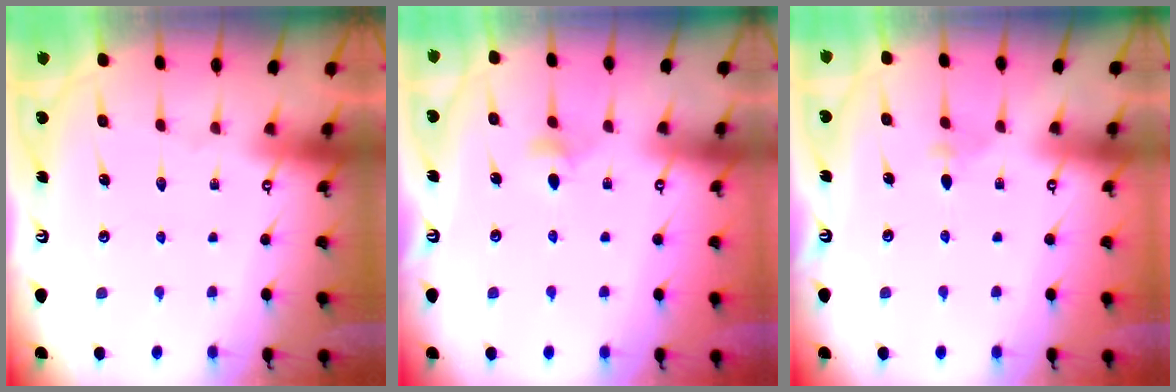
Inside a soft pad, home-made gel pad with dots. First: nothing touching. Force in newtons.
{"total": 3.8, "press": 3.7, "slide": 0.7}
{"total": 2.7, "press": 2.6, "slide": 0.6}